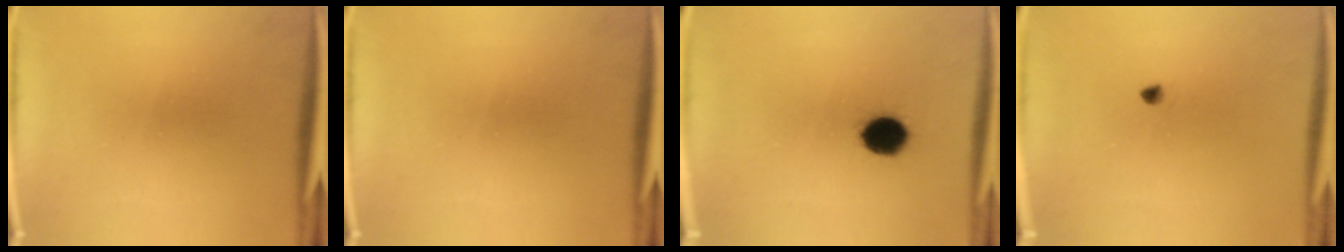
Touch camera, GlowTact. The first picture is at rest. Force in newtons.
{"total": 0.0}
{"total": 7.2}
{"total": 1.1}